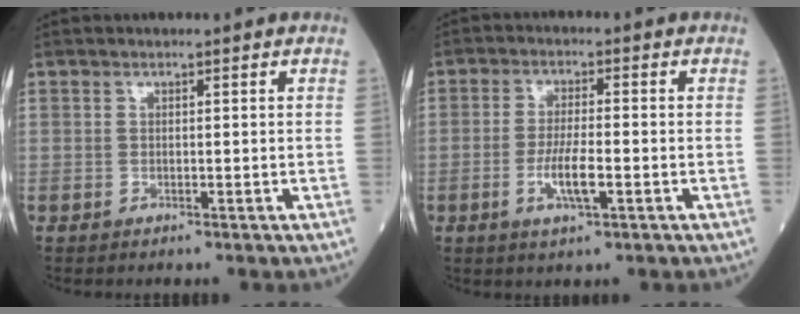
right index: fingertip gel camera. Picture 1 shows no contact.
{"total": 5.9, "force": [-1.9, 0.9, 5.5], "torque": [-0.105, -0.006, -0.034]}